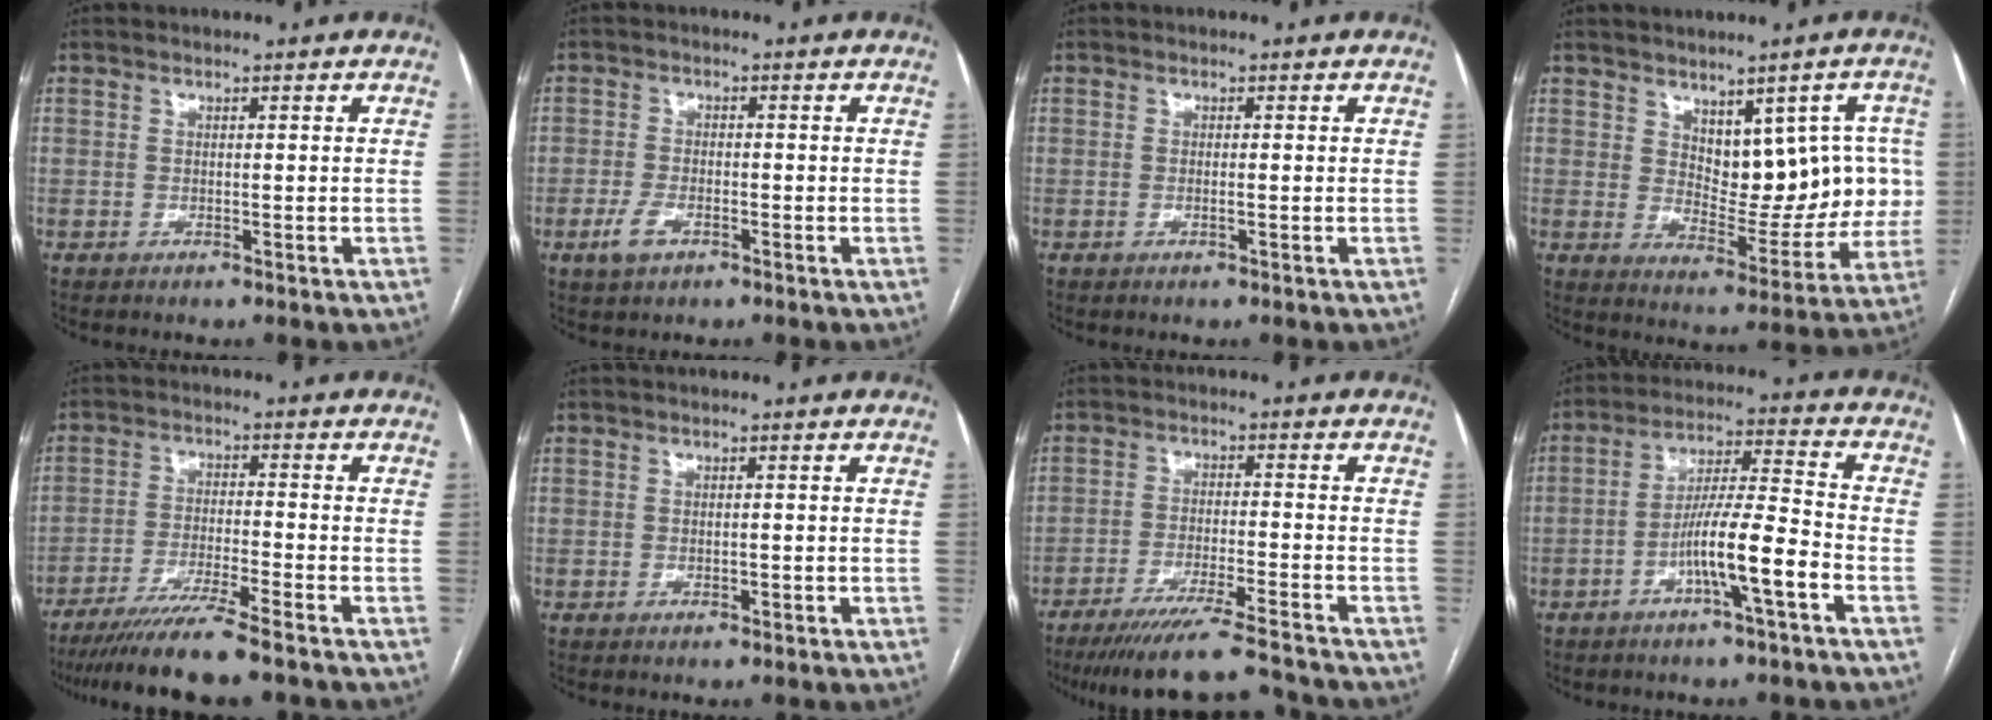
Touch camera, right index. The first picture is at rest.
{"total": 3.7, "force": [-1.8, 2.1, 2.4], "torque": [-0.053, -0.001, -0.030]}
{"total": 0.8, "force": [-0.2, 0.0, 0.7], "torque": [-0.015, 0.000, -0.002]}
{"total": 11.0, "force": [3.2, 6.2, 8.5], "torque": [-0.091, 0.014, 0.058]}
{"total": 9.6, "force": [-7.8, -0.8, 5.6], "torque": [-0.086, -0.032, -0.133]}
{"total": 0.9, "force": [-0.3, 0.4, 0.8], "torque": [-0.016, -0.001, -0.002]}
{"total": 14.2, "force": [-12.7, 0.1, 6.3], "torque": [-0.102, -0.026, -0.199]}
{"total": 10.0, "force": [-4.2, 0.2, 9.1], "torque": [-0.166, 0.012, -0.076]}